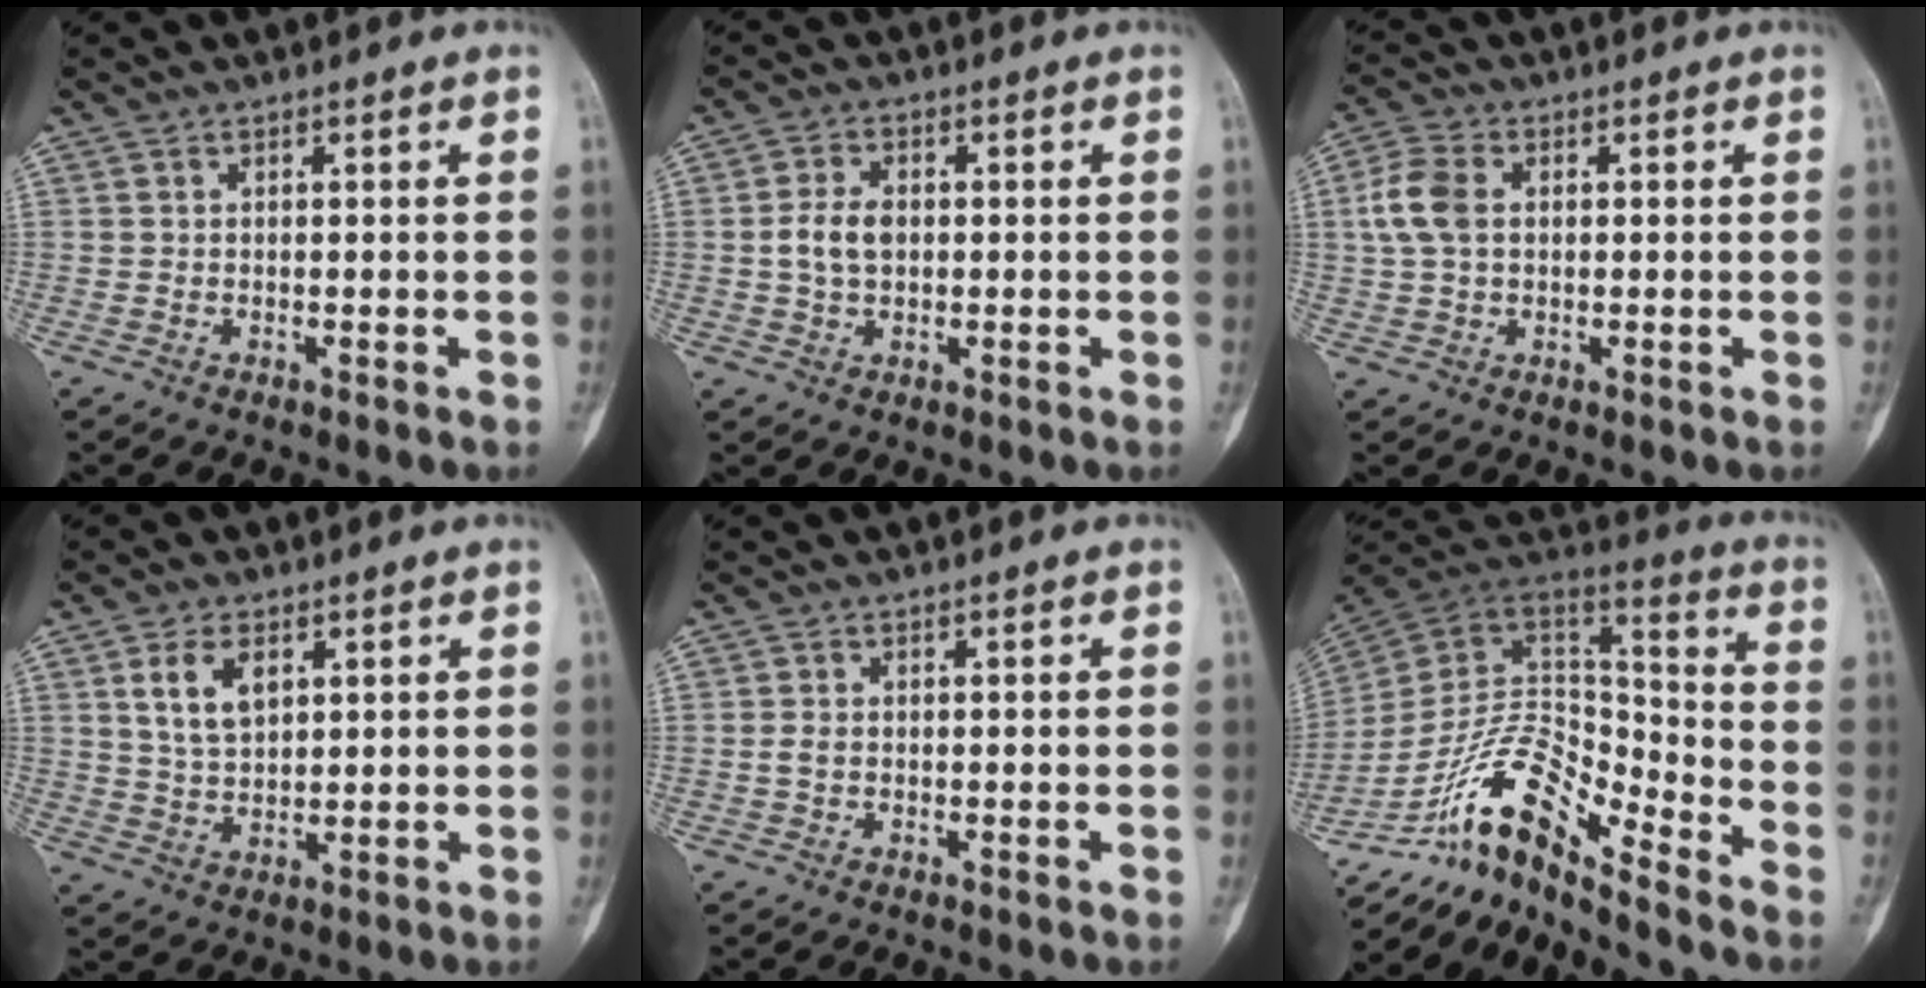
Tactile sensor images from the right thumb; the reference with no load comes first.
{"total": 5.2, "force": [0.1, 3.5, 3.9], "torque": [-0.076, 0.008, 0.000]}
{"total": 6.9, "force": [0.9, 4.7, 5.0], "torque": [-0.115, 0.015, 0.015]}
{"total": 6.8, "force": [2.7, 3.9, 4.8], "torque": [-0.077, -0.010, 0.057]}
{"total": 1.2, "force": [-0.2, 0.9, 0.8], "torque": [-0.018, 0.001, -0.005]}
{"total": 16.4, "force": [-12.6, 5.1, 9.3], "torque": [-0.152, 0.109, -0.230]}